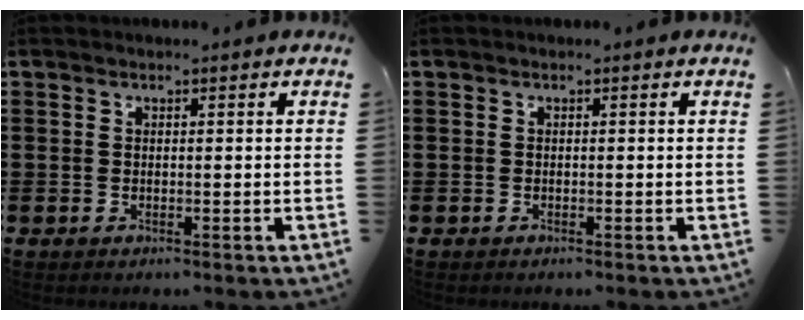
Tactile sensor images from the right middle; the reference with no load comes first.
{"total": 0.0}